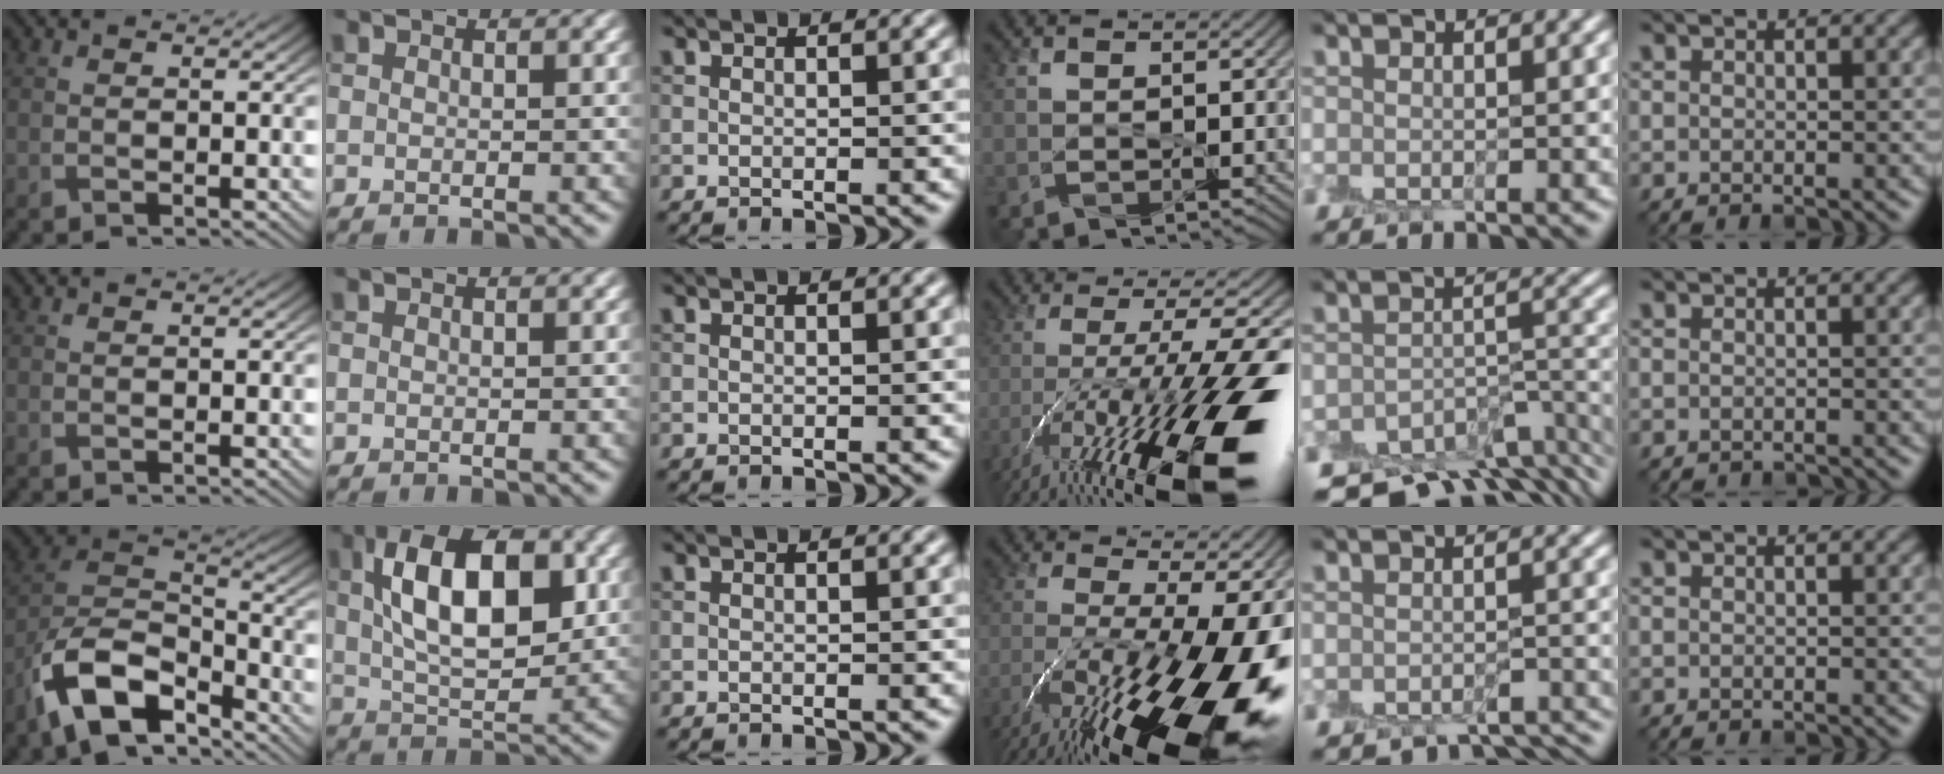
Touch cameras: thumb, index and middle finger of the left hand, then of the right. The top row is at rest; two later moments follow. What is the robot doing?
{"motion": "peel", "object": "envelope seal"}